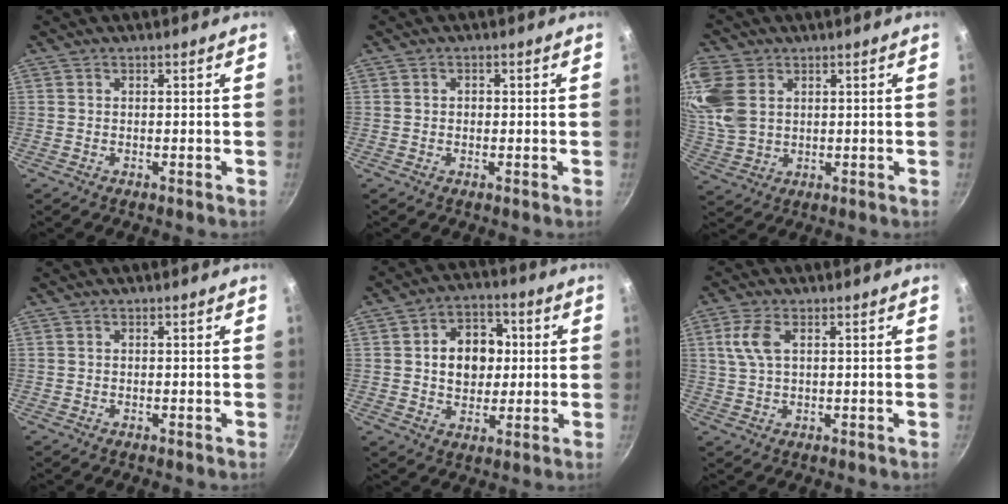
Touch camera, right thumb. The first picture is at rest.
{"total": 0.9, "force": [0.0, 0.8, 0.4], "torque": [-0.007, 0.004, 0.000]}
{"total": 10.3, "force": [3.0, 7.4, 6.6], "torque": [-0.134, -0.011, 0.061]}
{"total": 0.0}
{"total": 11.2, "force": [1.3, 8.6, 7.1], "torque": [-0.068, 0.011, 0.016]}
{"total": 5.4, "force": [1.6, 2.8, 4.3], "torque": [-0.093, 0.006, 0.031]}